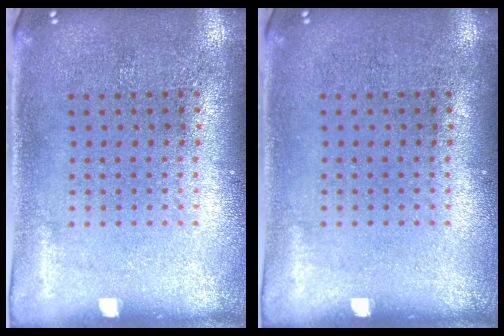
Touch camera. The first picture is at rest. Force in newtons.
{"total": 0.0}